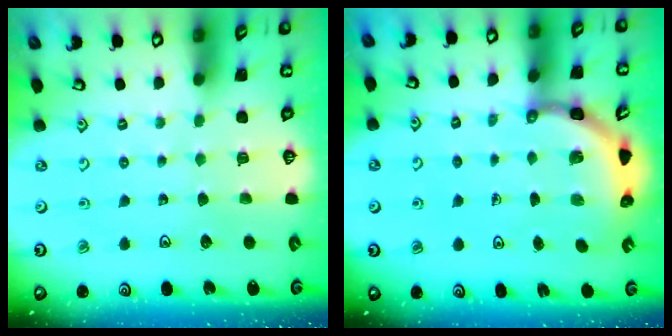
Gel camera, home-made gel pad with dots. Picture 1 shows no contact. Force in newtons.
{"total": 4.0, "press": 3.8, "slide": 1.3}